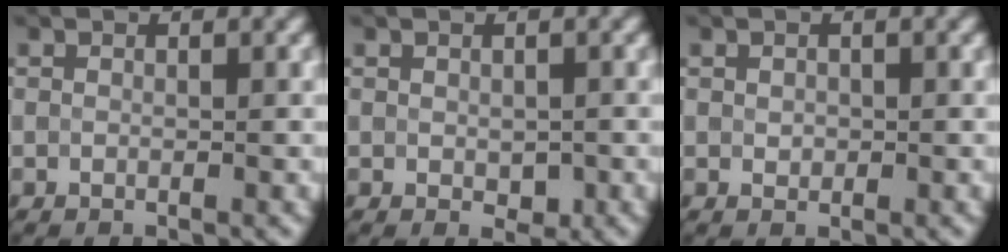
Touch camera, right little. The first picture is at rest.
{"total": 1.3, "force": [-0.2, 0.8, 1.1], "torque": [-0.012, -0.006, 0.003]}
{"total": 0.7, "force": [0.1, 0.6, 0.4], "torque": [-0.006, -0.002, 0.002]}